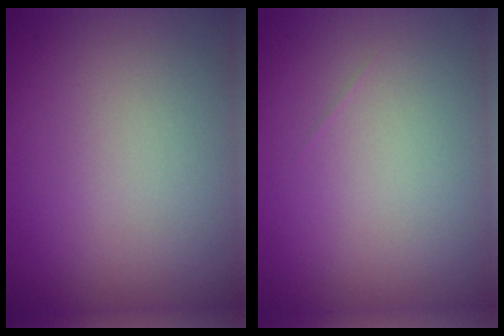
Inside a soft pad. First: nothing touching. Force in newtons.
{"total": 0.0}